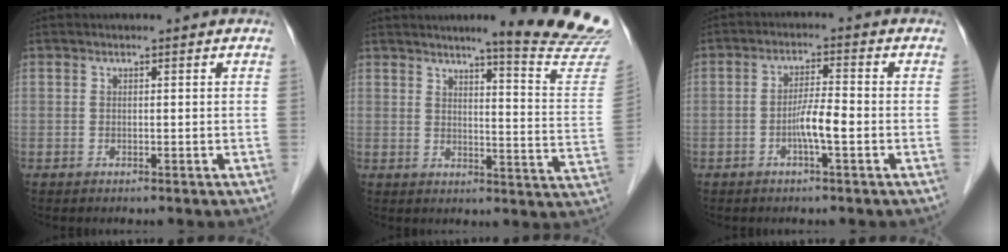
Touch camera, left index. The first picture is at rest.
{"total": 15.9, "force": [14.2, -1.1, 7.0], "torque": [-0.083, -0.101, 0.155]}
{"total": 4.3, "force": [-1.5, 0.2, 4.1], "torque": [-0.078, 0.001, -0.029]}